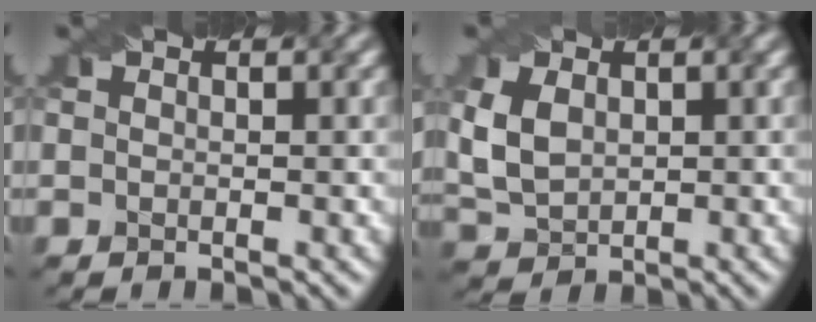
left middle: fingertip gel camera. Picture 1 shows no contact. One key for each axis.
{"total": 4.1, "fx": 0.5, "fy": 2.9, "fz": 2.9, "tx": -0.074, "ty": 0.003, "tz": 0.013}